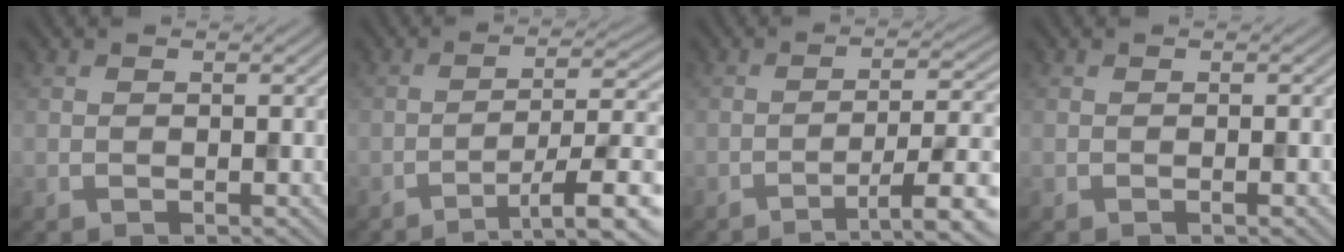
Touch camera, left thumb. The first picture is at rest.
{"total": 9.5, "force": [-5.3, 1.7, 7.7], "torque": [-0.122, 0.010, -0.073]}
{"total": 7.9, "force": [-4.1, 1.3, 6.6], "torque": [-0.102, 0.007, -0.060]}
{"total": 1.2, "force": [-0.3, 0.1, 1.2], "torque": [-0.016, 0.002, -0.005]}